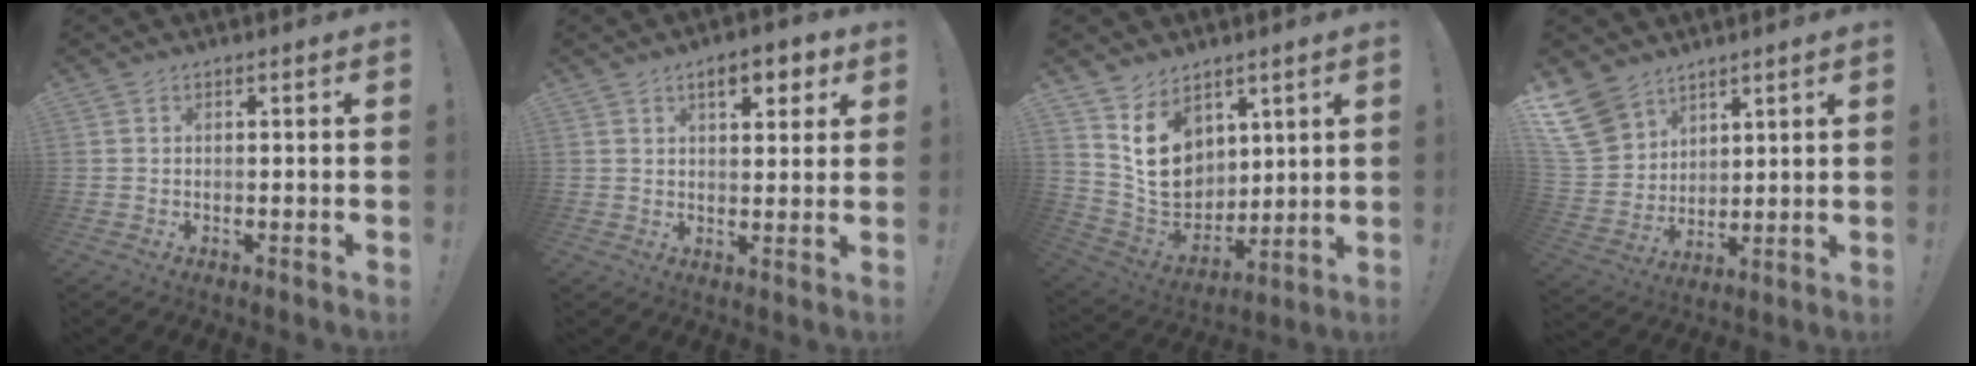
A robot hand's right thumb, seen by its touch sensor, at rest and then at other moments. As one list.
[{"total": 7.2, "force": [3.9, 3.1, 5.2], "torque": [-0.061, -0.012, 0.062]}, {"total": 13.5, "force": [6.9, 10.1, 5.7], "torque": [-0.089, -0.049, 0.138]}, {"total": 13.2, "force": [8.6, 8.8, 4.5], "torque": [-0.085, -0.057, 0.175]}]